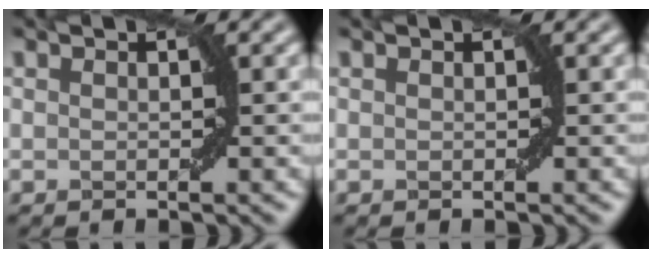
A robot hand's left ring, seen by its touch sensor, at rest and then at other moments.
{"total": 0.0}